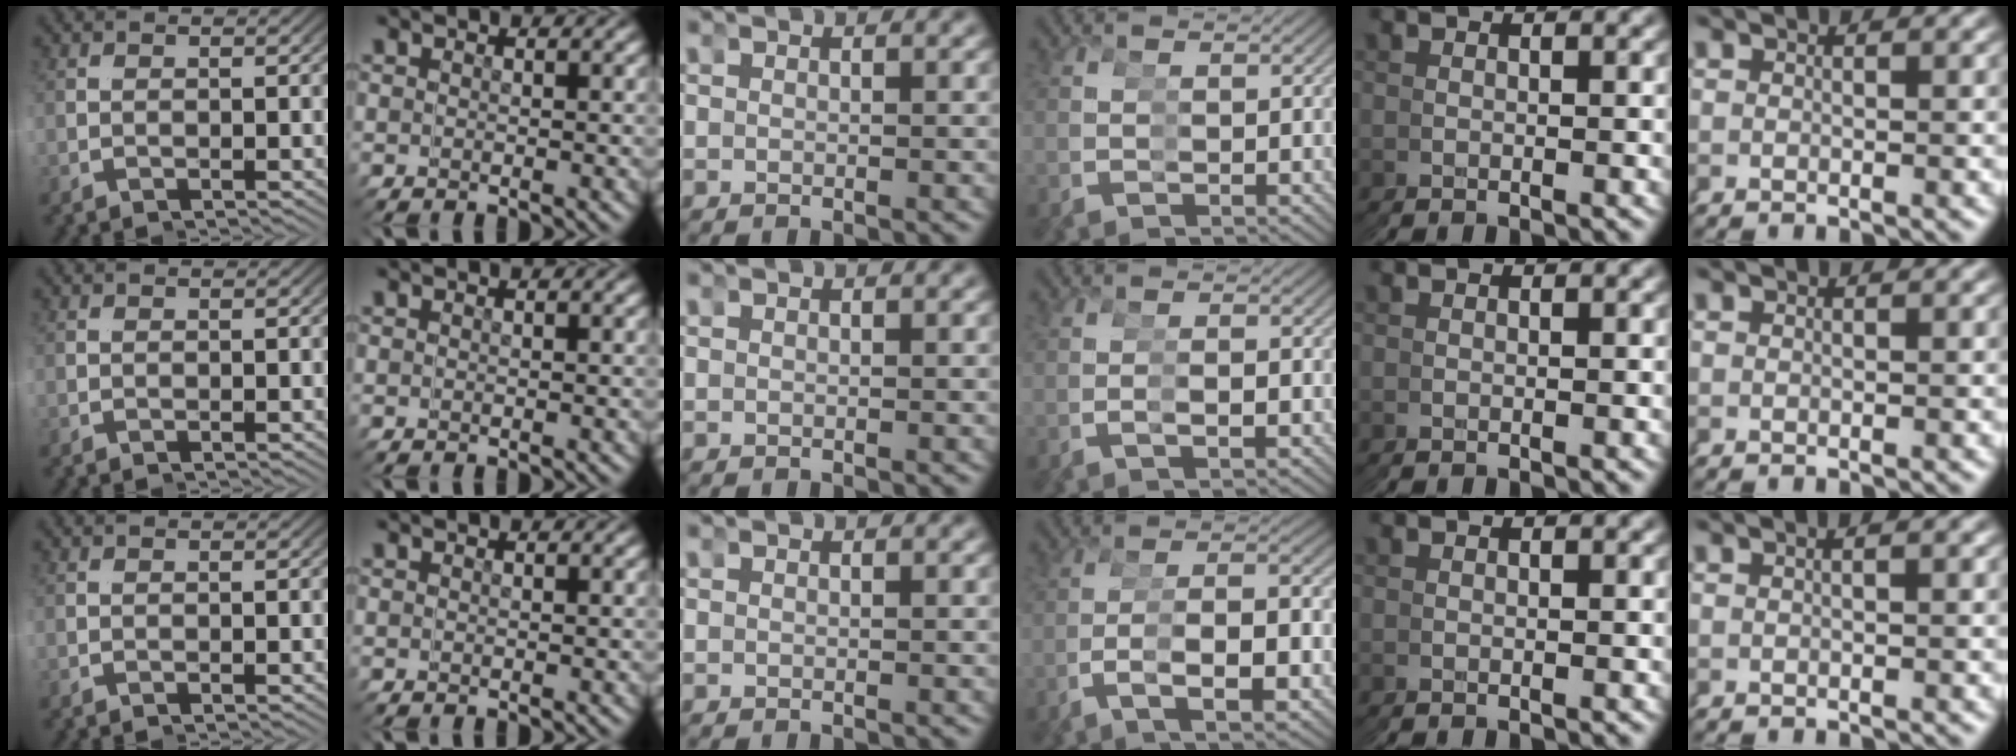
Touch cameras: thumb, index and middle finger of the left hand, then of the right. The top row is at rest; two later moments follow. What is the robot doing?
{"motion": "grasp_and_lifting", "object": "bandage"}